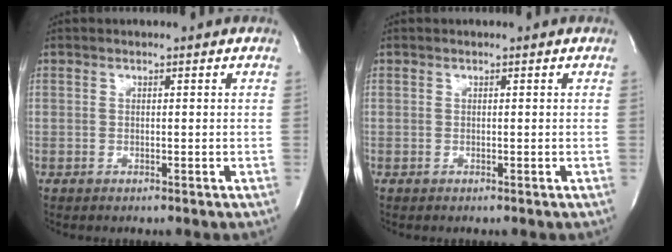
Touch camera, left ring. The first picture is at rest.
{"total": 0.0}